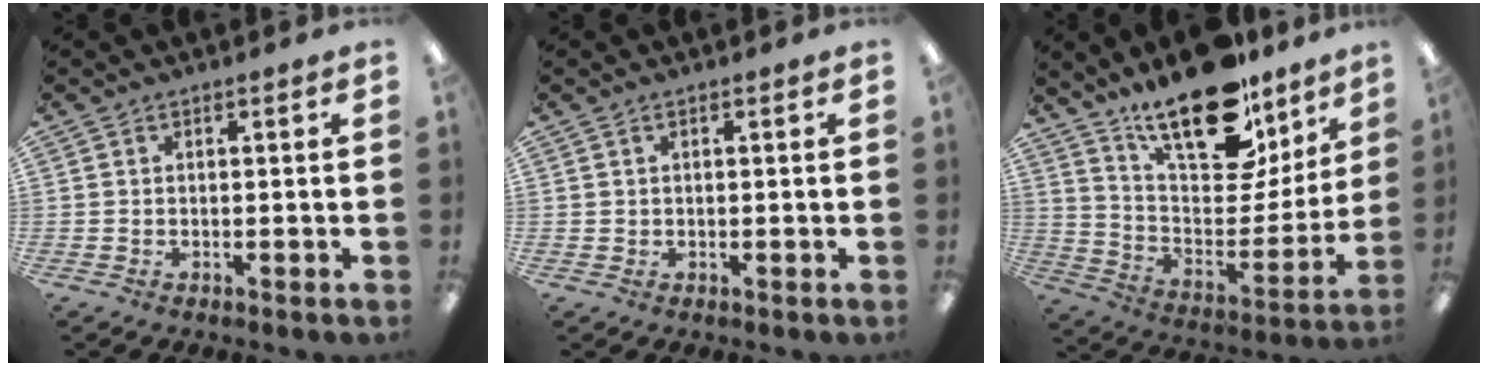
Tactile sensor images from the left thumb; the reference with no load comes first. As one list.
[{"total": 0.6, "force": [0.4, 0.5, 0.2], "torque": [-0.004, 0.005, 0.006]}, {"total": 23.6, "force": [17.2, 9.9, 12.6], "torque": [-0.191, -0.113, 0.301]}]